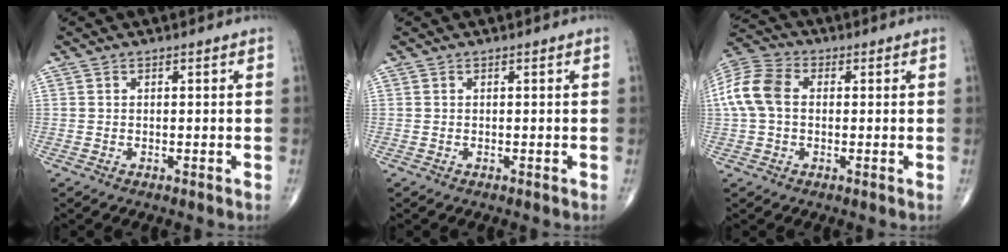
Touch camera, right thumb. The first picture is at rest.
{"total": 0.0}
{"total": 10.0, "force": [0.7, 7.0, 7.1], "torque": [-0.155, 0.027, 0.007]}